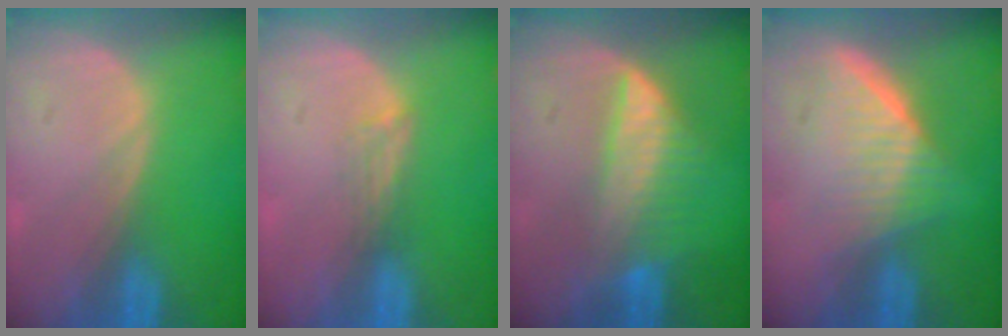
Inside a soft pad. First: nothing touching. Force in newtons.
{"total": 1.8, "press": 1.3, "slide": 1.2}
{"total": 6.4, "press": 5.9, "slide": 2.5}
{"total": 6.5, "press": 5.9, "slide": 2.7}